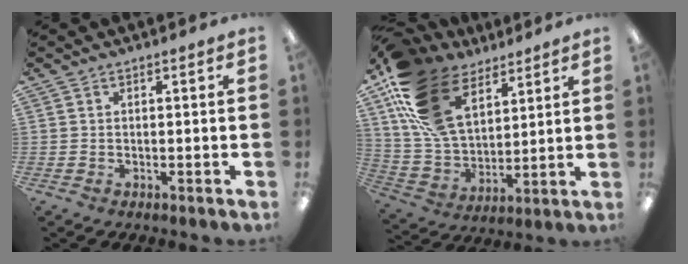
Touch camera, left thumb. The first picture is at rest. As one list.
[{"total": 21.0, "force": [11.5, 12.6, 12.2], "torque": [-0.265, -0.043, 0.217]}]